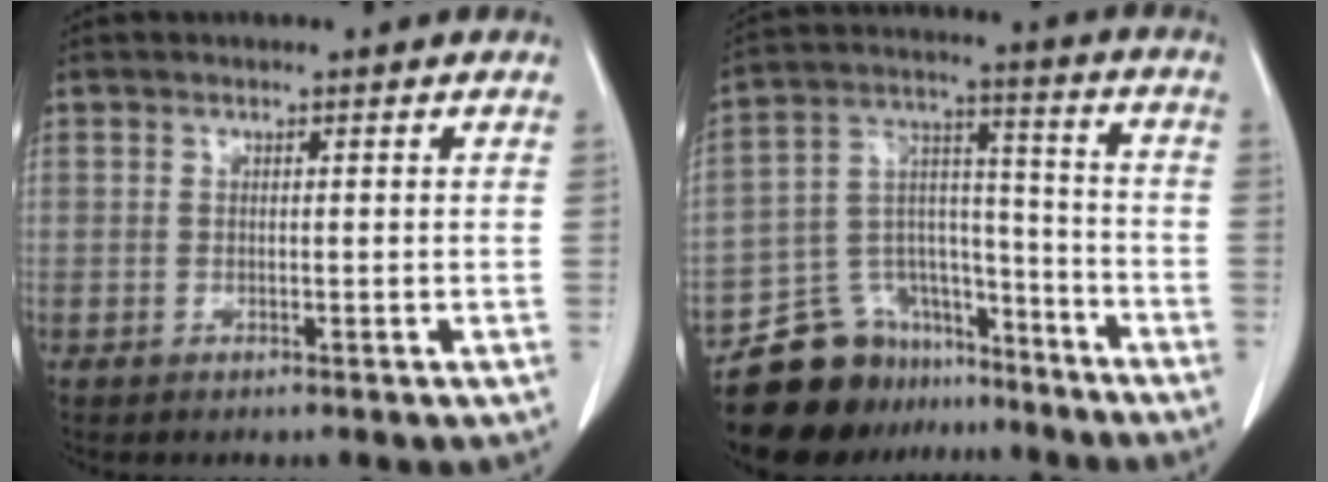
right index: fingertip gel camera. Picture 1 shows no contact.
{"total": 14.5, "force": [-11.8, 7.8, 3.0], "torque": [-0.045, 0.072, -0.198]}